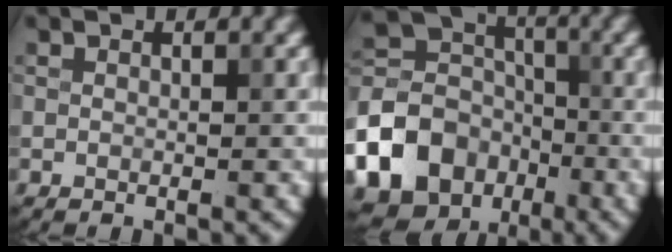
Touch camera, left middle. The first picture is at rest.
{"total": 14.1, "force": [-6.7, 11.3, 5.1], "torque": [-0.126, -0.032, -0.141]}